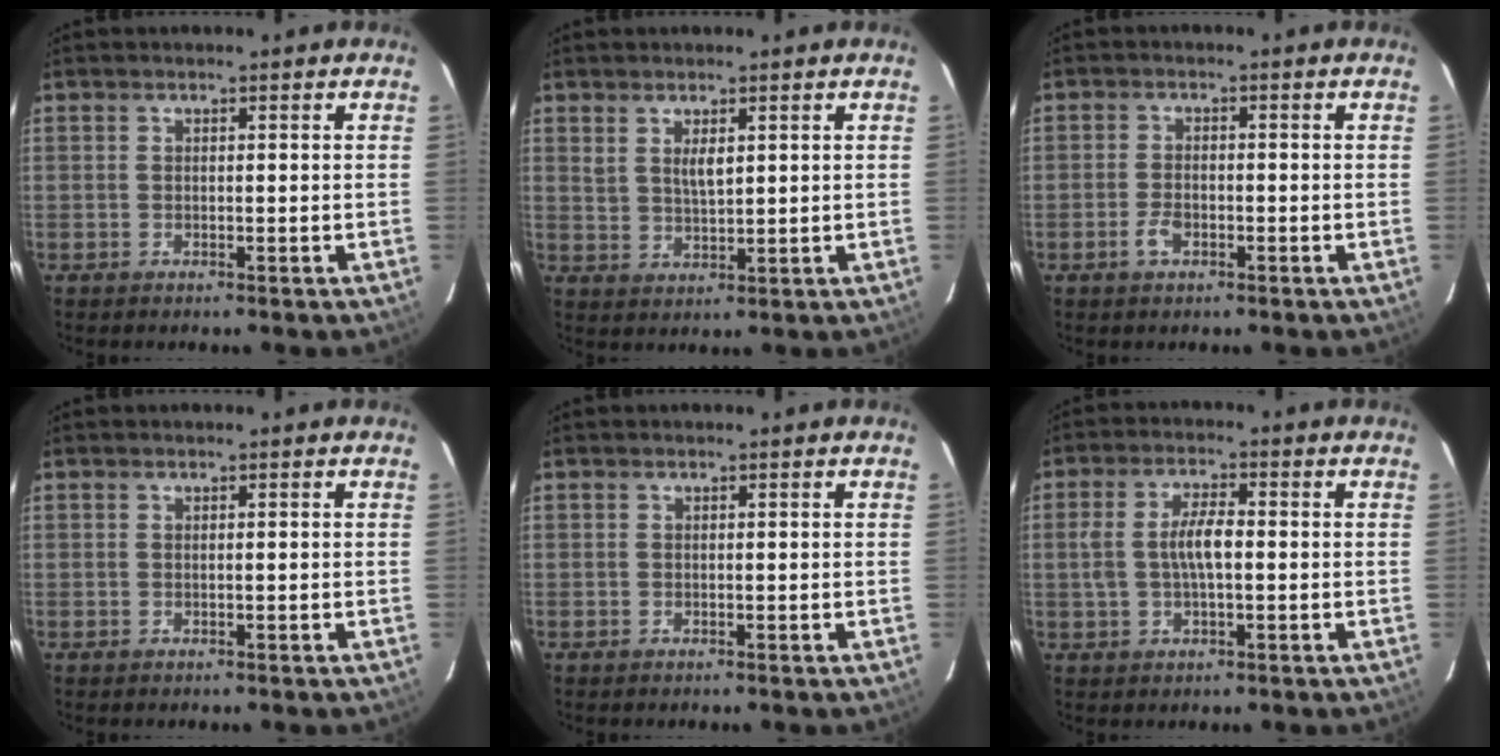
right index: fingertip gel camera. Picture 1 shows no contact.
{"total": 3.6, "force": [1.7, 1.4, 2.9], "torque": [-0.050, -0.004, 0.033]}
{"total": 3.1, "force": [-1.5, 1.7, 2.1], "torque": [-0.047, 0.001, -0.027]}
{"total": 0.0}
{"total": 0.0}
{"total": 6.3, "force": [-0.1, 2.5, 5.8], "torque": [-0.118, 0.009, 0.000]}